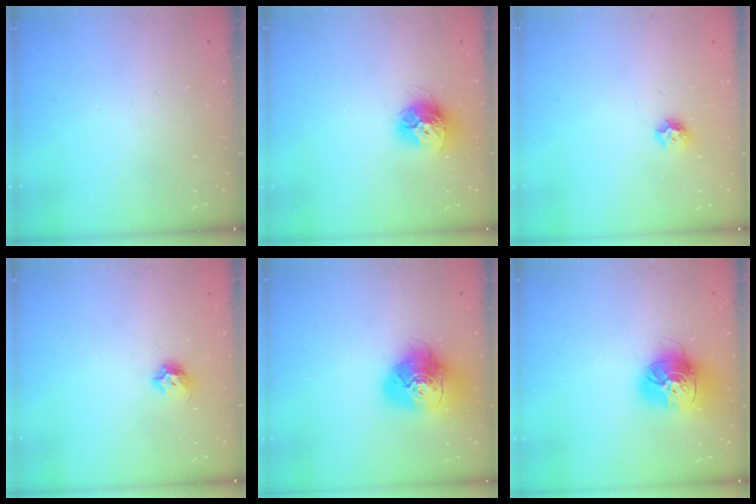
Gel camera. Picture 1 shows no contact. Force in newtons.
{"total": 12.2, "press": 12.1, "slide": 1.0}
{"total": 6.7, "press": 6.7, "slide": 0.8}
{"total": 5.1, "press": 5.0, "slide": 1.0}
{"total": 17.5, "press": 17.4, "slide": 2.0}
{"total": 18.0, "press": 17.9, "slide": 1.7}